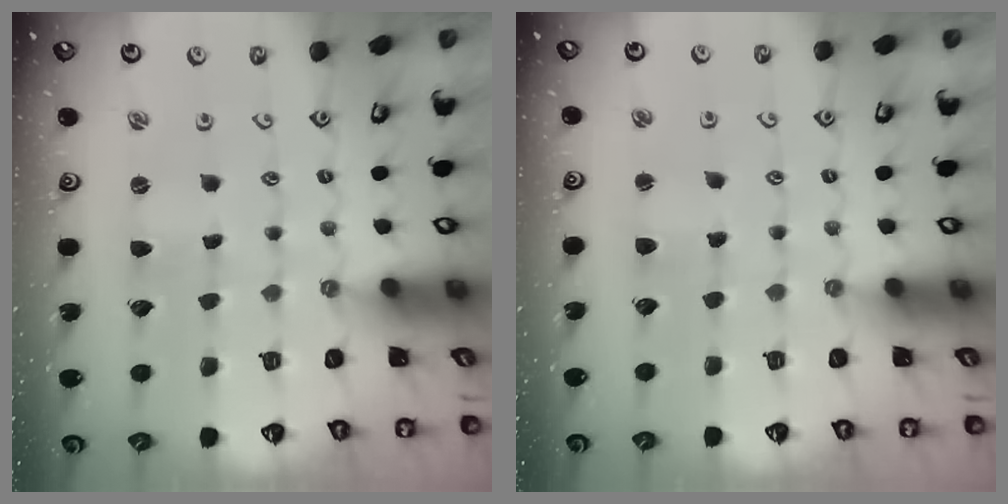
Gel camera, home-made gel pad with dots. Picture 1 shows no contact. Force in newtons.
{"total": 2.8, "press": 2.8, "slide": 0.3}